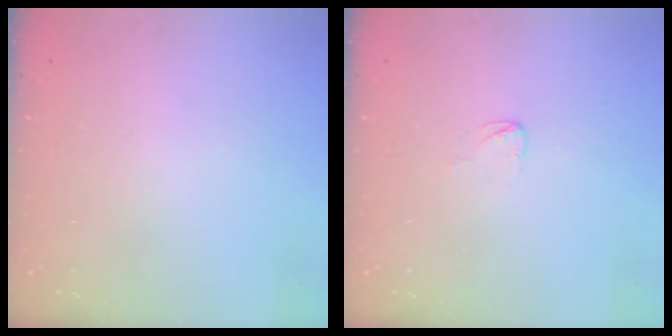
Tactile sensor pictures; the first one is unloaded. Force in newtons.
{"total": 2.4, "press": 2.4, "slide": 0.2}